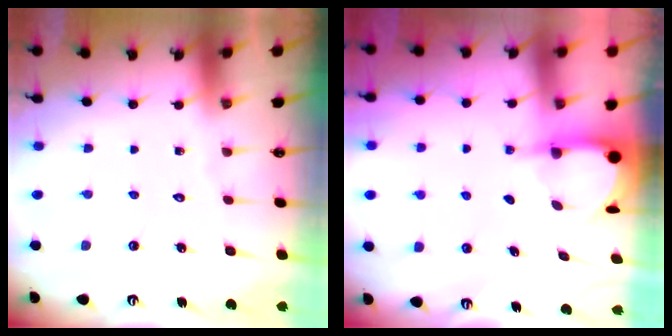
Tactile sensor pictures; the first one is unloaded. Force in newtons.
{"total": 3.9, "press": 3.9, "slide": 0.3}